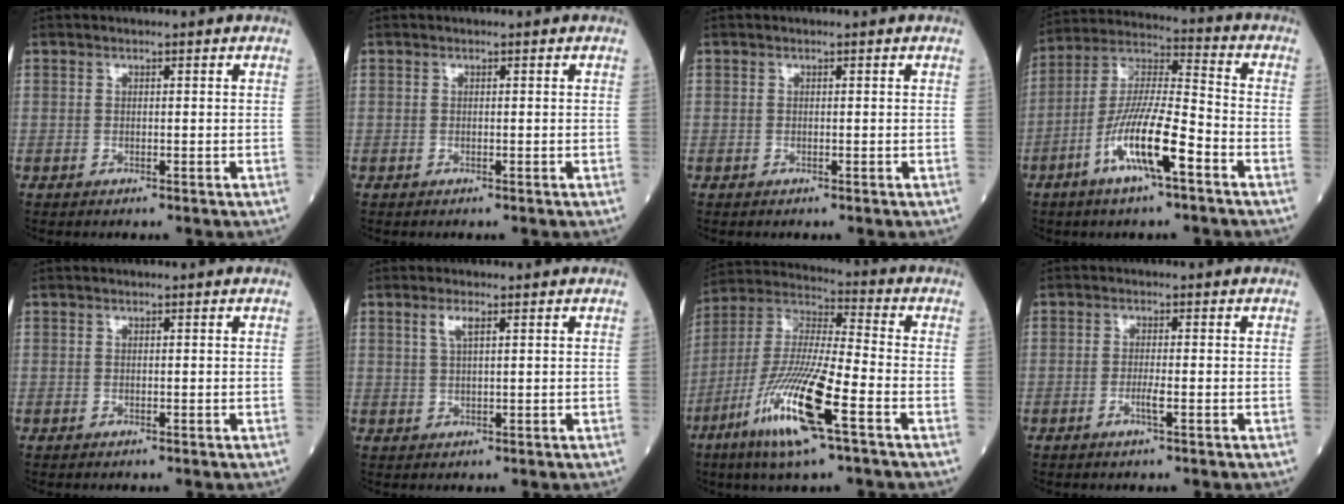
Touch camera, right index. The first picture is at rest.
{"total": 0.0}
{"total": 0.0}
{"total": 13.3, "force": [-5.9, 1.7, 11.8], "torque": [-0.233, -0.005, -0.114]}
{"total": 0.0}
{"total": 2.4, "force": [1.2, 0.4, 2.0], "torque": [-0.046, 0.002, 0.025]}
{"total": 16.7, "force": [-7.7, 1.3, 14.7], "torque": [-0.308, -0.028, -0.147]}
{"total": 2.2, "force": [-0.9, -0.1, 2.0], "torque": [-0.040, -0.003, -0.019]}